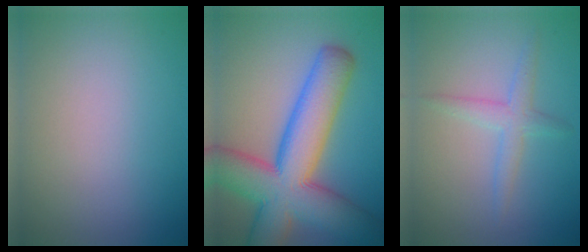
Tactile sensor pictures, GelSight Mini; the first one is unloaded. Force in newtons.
{"total": 12.6, "press": 12.6, "slide": 0.6}
{"total": 2.2, "press": 2.2, "slide": 0.2}